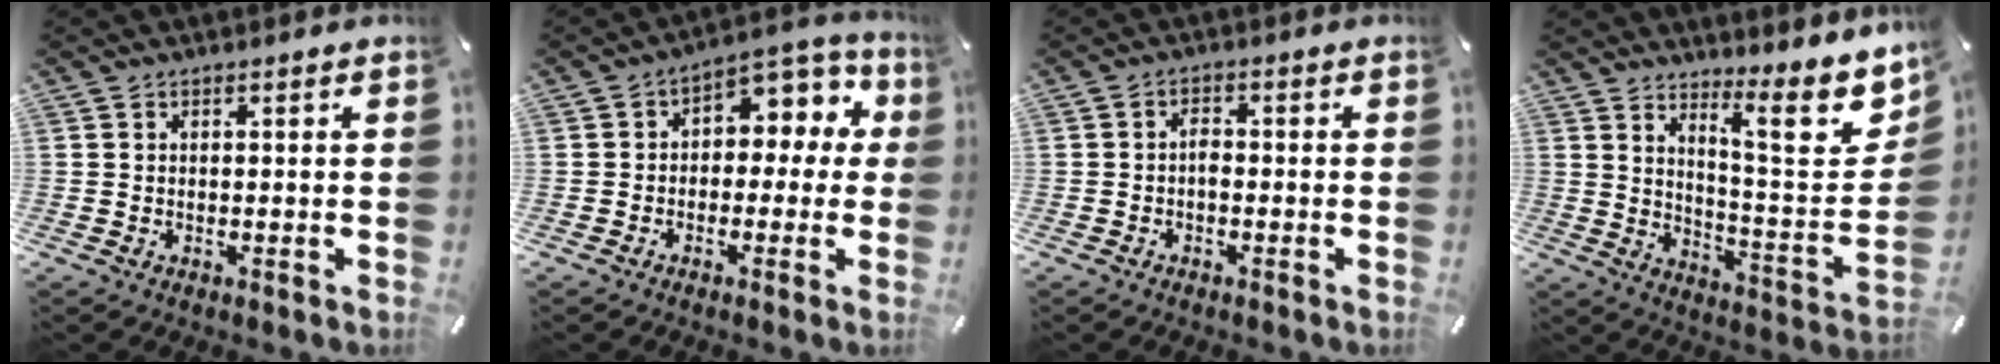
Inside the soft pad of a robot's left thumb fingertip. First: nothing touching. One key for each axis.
{"total": 7.1, "fx": 1.5, "fy": 5.2, "fz": 4.5, "tx": -0.060, "ty": -0.008, "tz": 0.022}
{"total": 1.9, "fx": -0.7, "fy": 1.0, "fz": 1.5, "tx": -0.031, "ty": 0.005, "tz": -0.015}
{"total": 14.6, "fx": 9.9, "fy": 4.2, "fz": 9.8, "tx": -0.127, "ty": -0.091, "tz": 0.159}